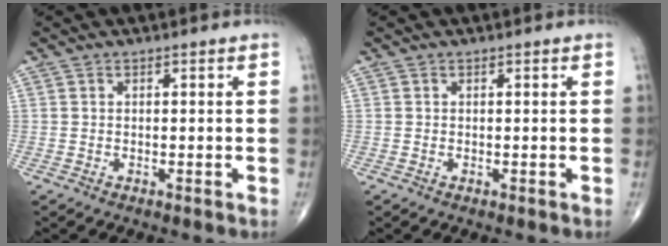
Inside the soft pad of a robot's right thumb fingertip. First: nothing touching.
{"total": 0.0}